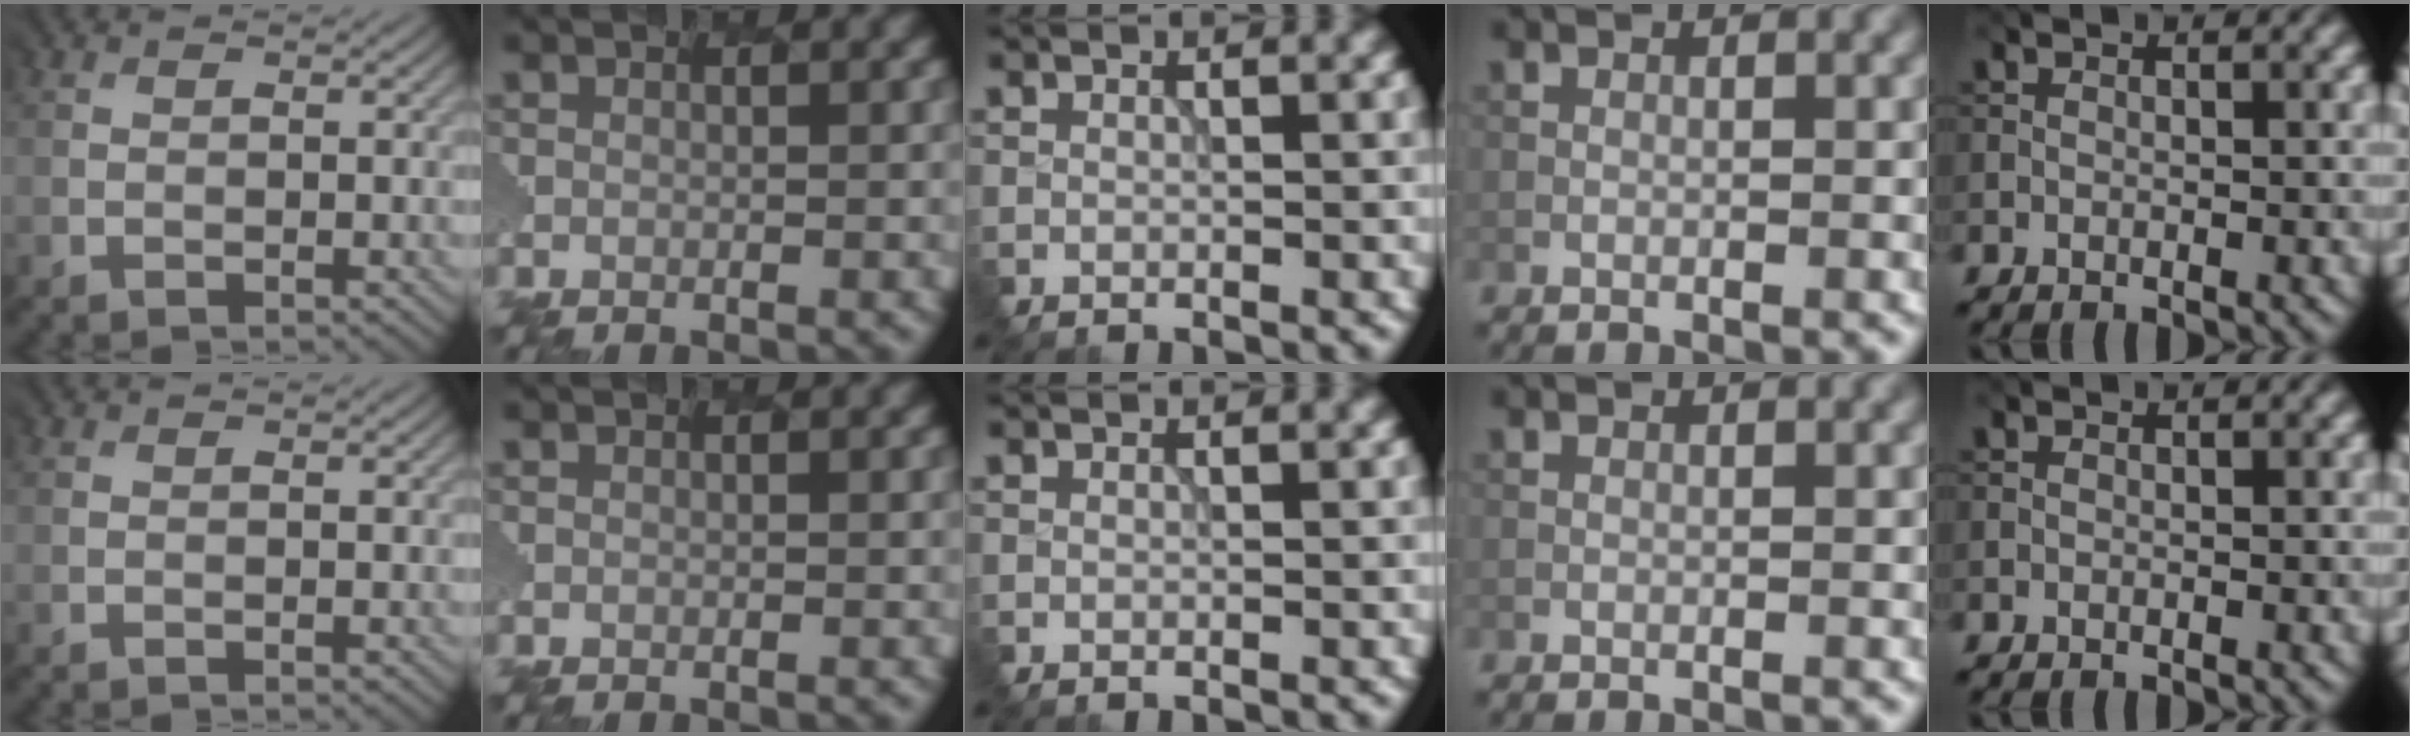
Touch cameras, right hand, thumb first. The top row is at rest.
{}